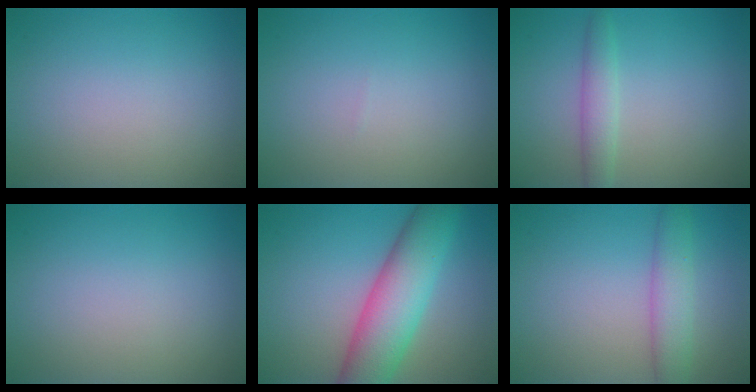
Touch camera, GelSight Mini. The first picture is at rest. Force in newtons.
{"total": 0.0}
{"total": 2.1, "press": 2.1, "slide": 0.1}
{"total": 0.0}
{"total": 8.2, "press": 8.2, "slide": 0.5}
{"total": 3.4, "press": 3.4, "slide": 0.1}